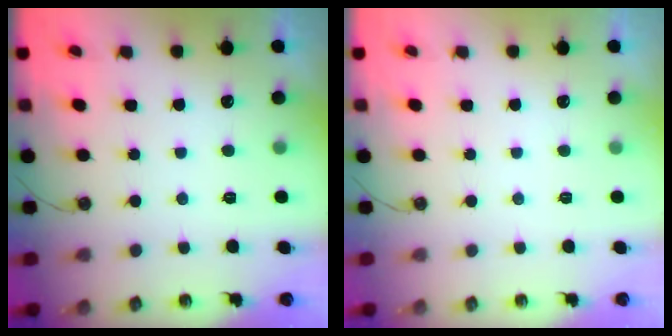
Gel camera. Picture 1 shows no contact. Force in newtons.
{"total": 0.0}